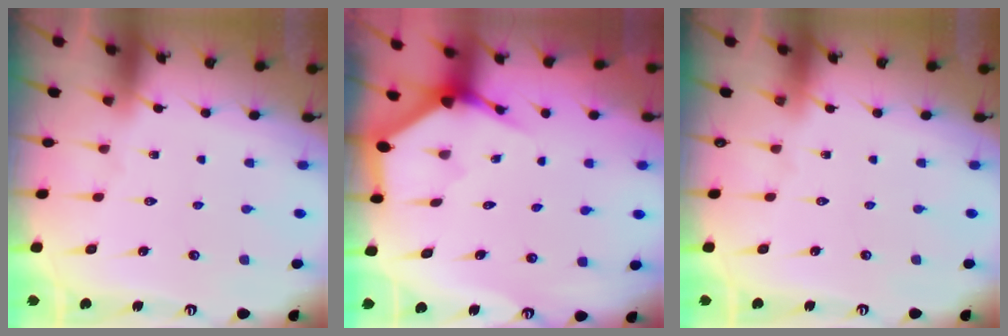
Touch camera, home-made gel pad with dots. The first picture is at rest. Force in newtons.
{"total": 3.4, "press": 3.4, "slide": 0.1}
{"total": 0.0}